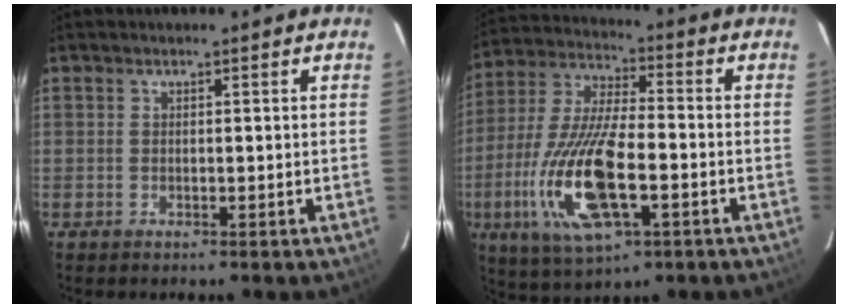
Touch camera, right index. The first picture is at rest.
{"total": 19.0, "force": [-5.8, 6.9, 16.7], "torque": [-0.360, -0.018, -0.108]}